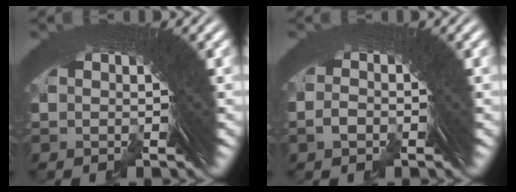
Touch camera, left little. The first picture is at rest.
{"total": 1.1, "force": [-1.1, 0.0, 0.0], "torque": [0.015, 0.011, -0.026]}